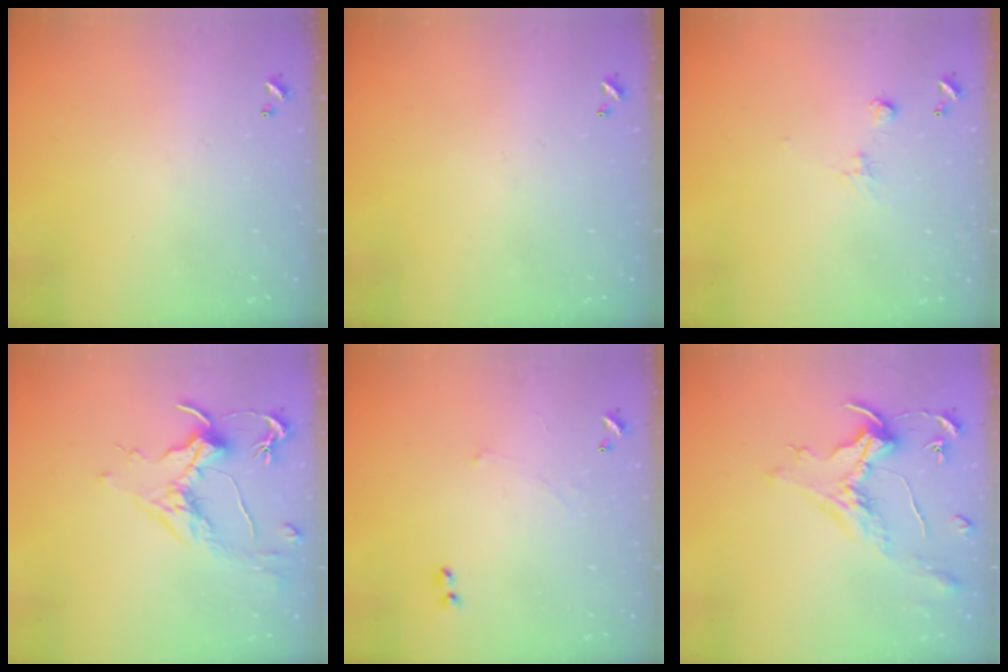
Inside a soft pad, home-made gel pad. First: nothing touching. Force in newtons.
{"total": 0.0}
{"total": 0.5, "press": 0.0, "slide": 0.5}
{"total": 1.8, "press": 1.5, "slide": 0.9}
{"total": 3.1, "press": 3.0, "slide": 0.5}
{"total": 1.4, "press": 1.2, "slide": 0.7}